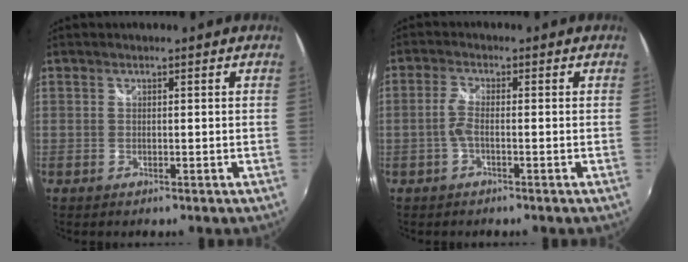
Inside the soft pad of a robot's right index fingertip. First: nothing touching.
{"total": 2.6, "force": [-0.9, 0.4, 2.4], "torque": [-0.056, 0.003, -0.021]}